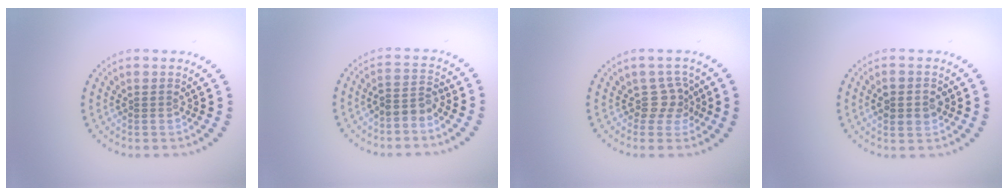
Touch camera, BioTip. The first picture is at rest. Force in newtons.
{"total": 2.2, "press": 1.8, "slide": 1.2}
{"total": 2.3, "press": 1.6, "slide": 1.6}
{"total": 2.8, "press": 2.8, "slide": 0.0}